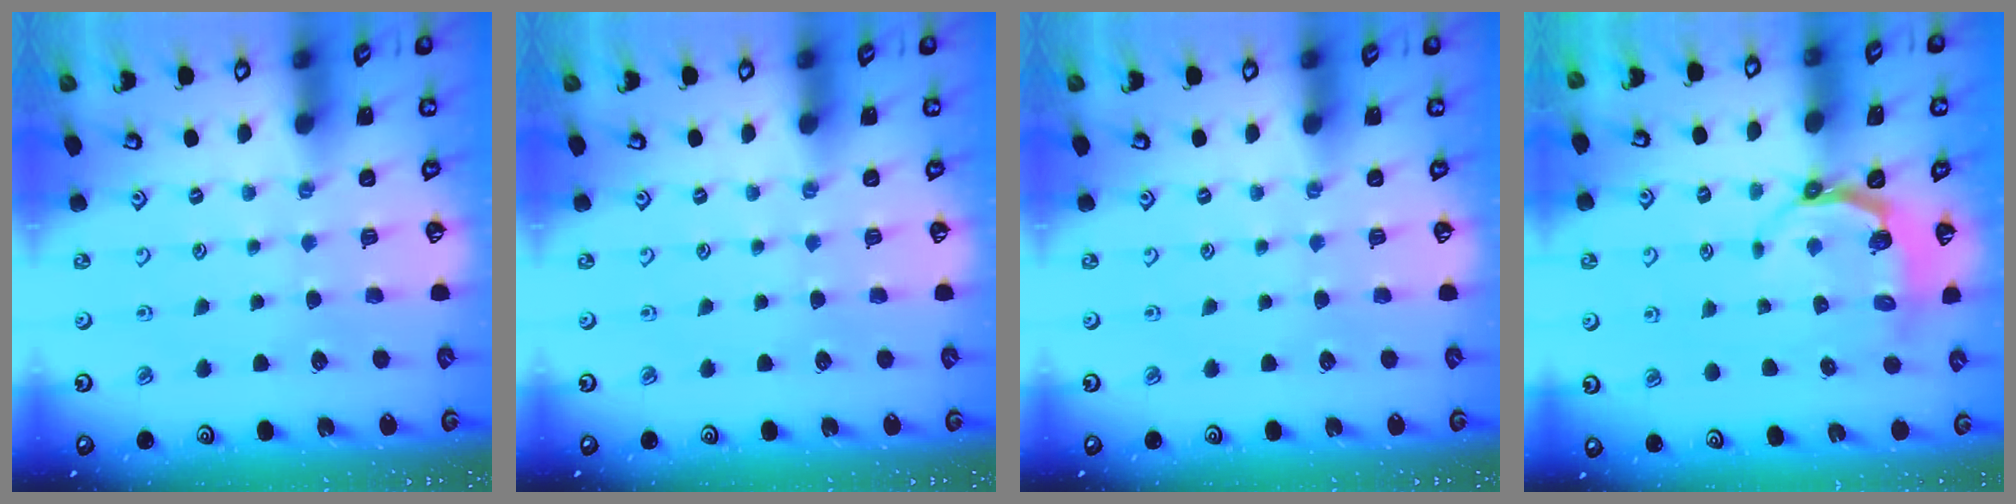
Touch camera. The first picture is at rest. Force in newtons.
{"total": 0.0}
{"total": 0.0}
{"total": 5.2, "press": 4.3, "slide": 2.9}